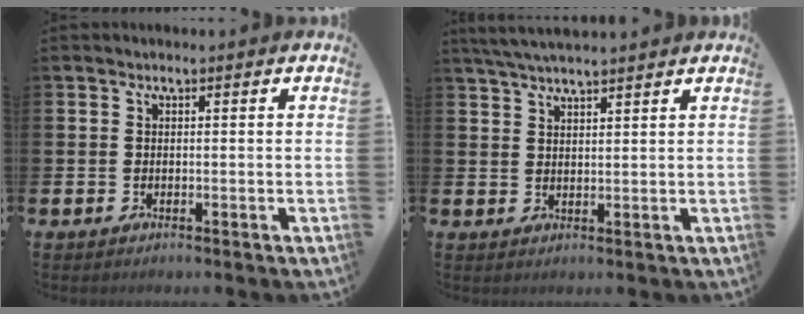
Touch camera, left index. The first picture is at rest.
{"total": 4.0, "force": [3.8, 0.2, 1.3], "torque": [-0.029, -0.009, 0.069]}